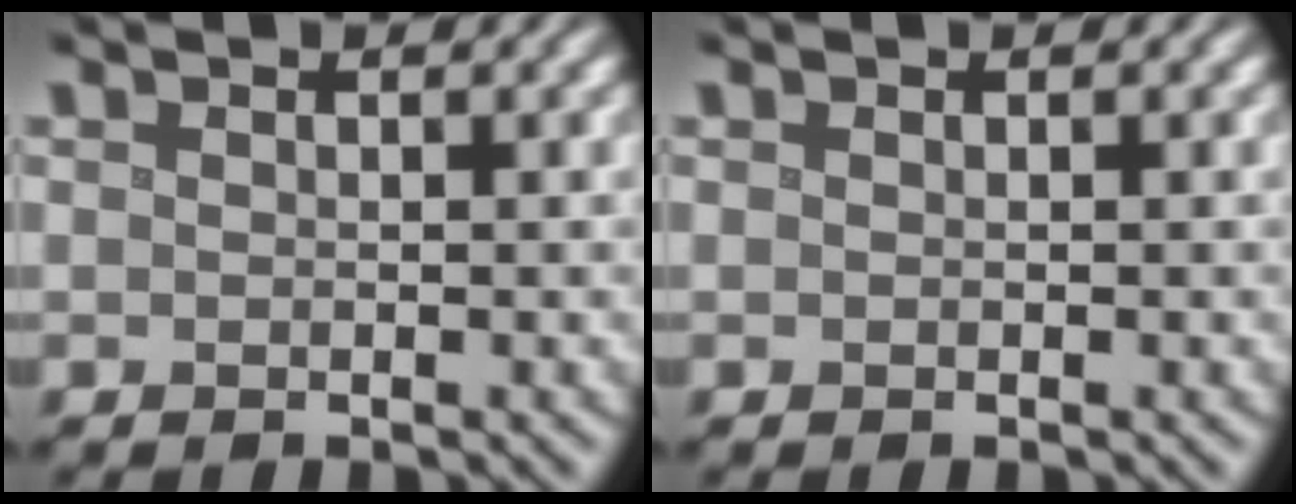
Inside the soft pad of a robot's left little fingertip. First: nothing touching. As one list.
[{"total": 0.0}]